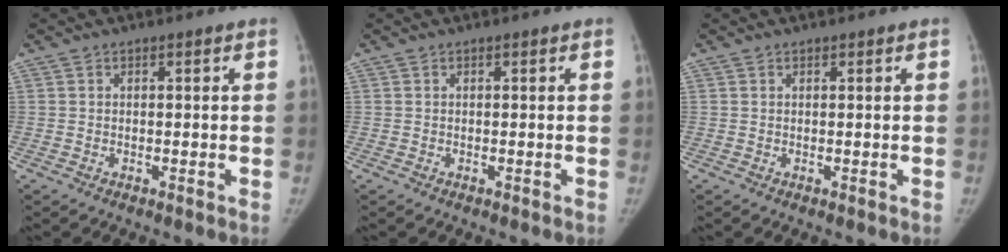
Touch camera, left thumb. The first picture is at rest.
{"total": 0.0}
{"total": 0.0}